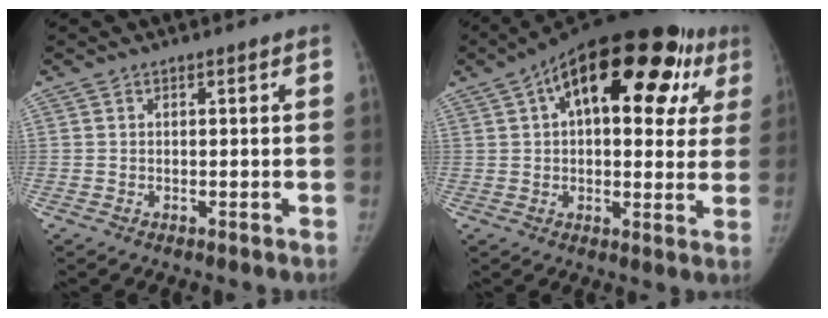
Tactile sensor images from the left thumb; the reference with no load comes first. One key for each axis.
{"total": 27.2, "fx": 10.7, "fy": 13.4, "fz": 21.1, "tx": -0.278, "ty": 0.041, "tz": 0.148}